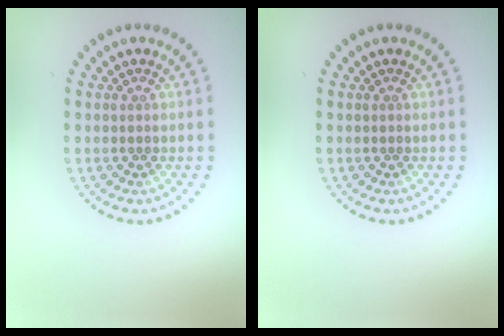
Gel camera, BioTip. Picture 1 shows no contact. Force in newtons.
{"total": 0.0}